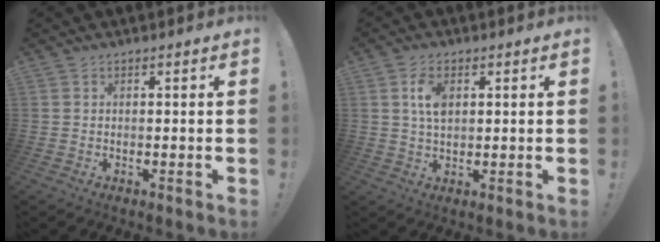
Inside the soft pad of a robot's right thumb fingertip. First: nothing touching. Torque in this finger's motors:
{"motor_torque": [0.02, 0.16, 0.62, -0.05, 0.21]}